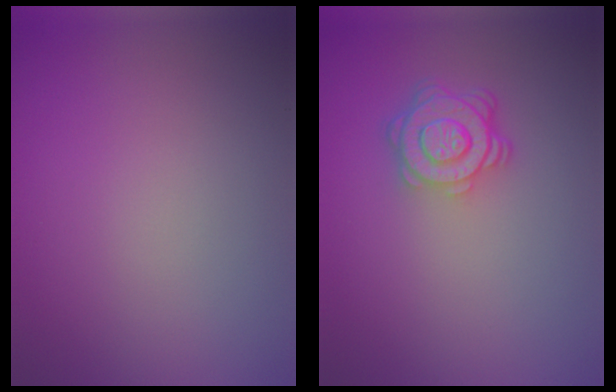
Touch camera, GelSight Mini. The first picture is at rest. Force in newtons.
{"total": 4.5, "press": 3.5, "slide": 2.9}